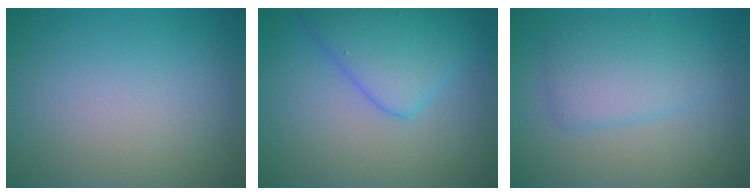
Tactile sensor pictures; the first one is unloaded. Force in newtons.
{"total": 5.2, "press": 5.2, "slide": 0.1}
{"total": 3.5, "press": 3.5, "slide": 0.1}